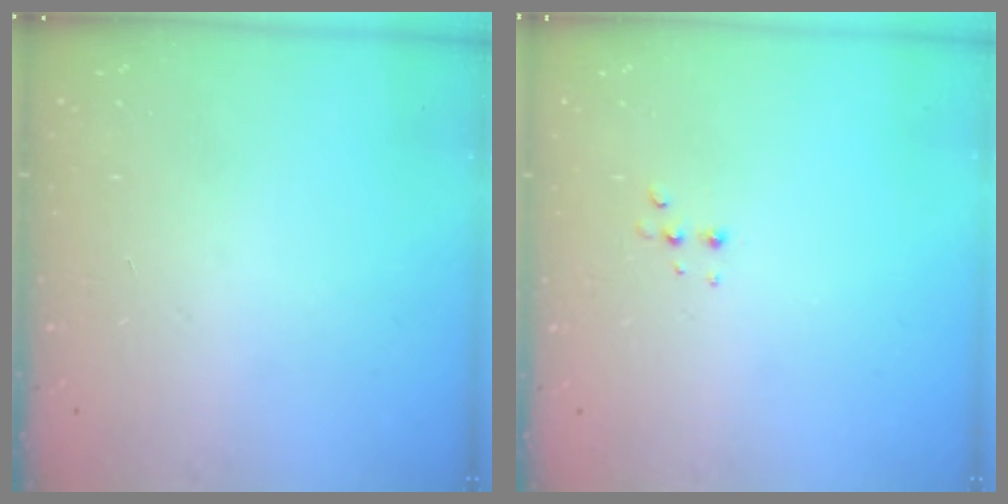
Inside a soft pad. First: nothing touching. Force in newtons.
{"total": 4.2, "press": 4.1, "slide": 0.9}